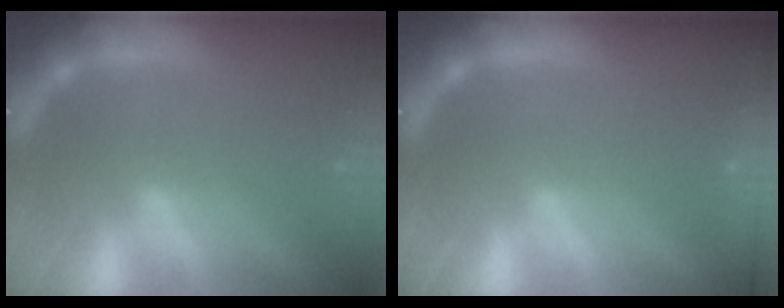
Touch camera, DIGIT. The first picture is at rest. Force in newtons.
{"total": 6.0}